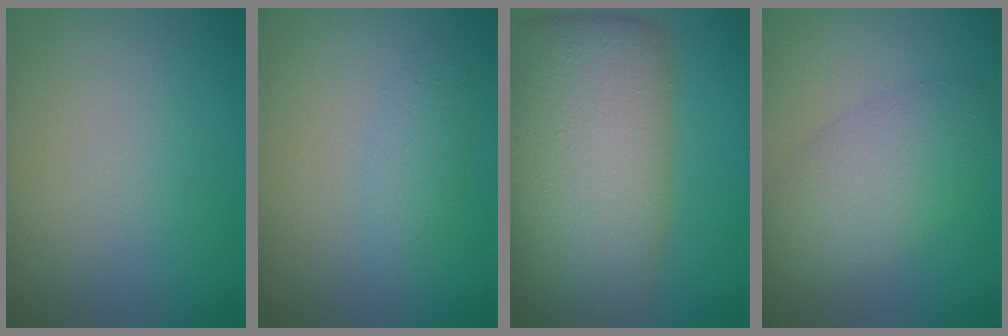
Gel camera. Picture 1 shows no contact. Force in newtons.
{"total": 1.6, "press": 1.6, "slide": 0.0}
{"total": 12.3, "press": 12.3, "slide": 0.8}
{"total": 5.0, "press": 5.0, "slide": 0.4}